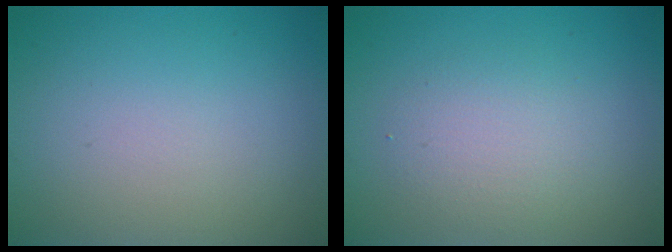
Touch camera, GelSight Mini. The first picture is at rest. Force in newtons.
{"total": 2.6, "press": 2.6, "slide": 0.2}